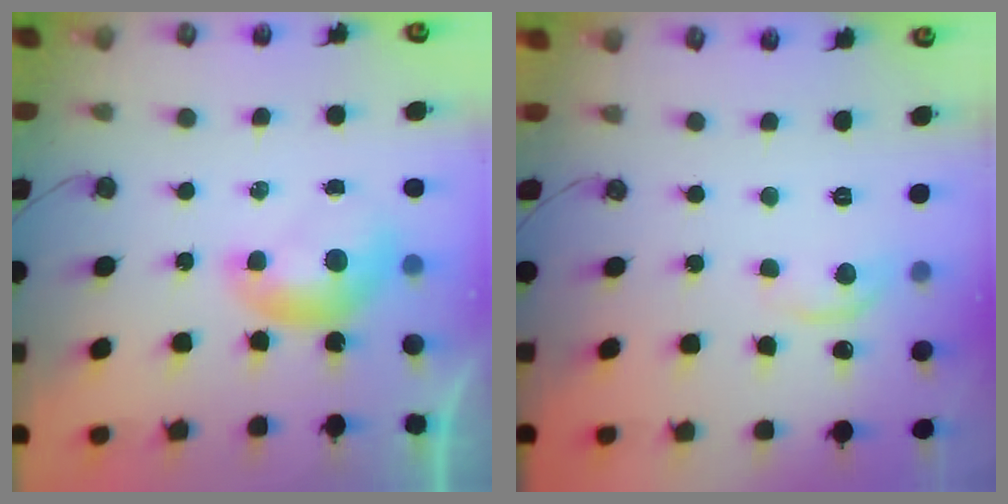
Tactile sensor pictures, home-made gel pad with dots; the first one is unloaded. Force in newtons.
{"total": 2.8, "press": 2.7, "slide": 0.5}